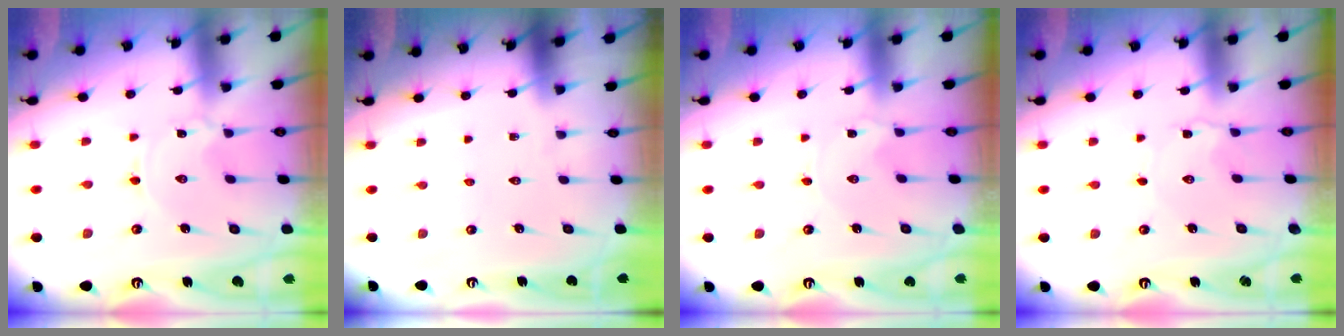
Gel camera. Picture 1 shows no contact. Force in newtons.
{"total": 0.0}
{"total": 0.0}
{"total": 1.4, "press": 1.3, "slide": 0.2}